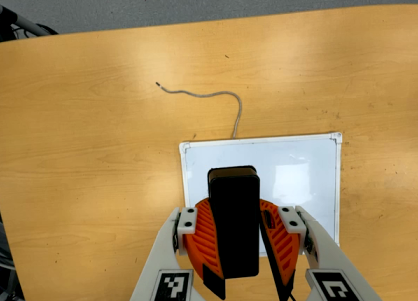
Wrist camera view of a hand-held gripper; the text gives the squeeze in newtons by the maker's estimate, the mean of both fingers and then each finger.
{"total": 10.4, "left": 10.3, "right": 10.4}